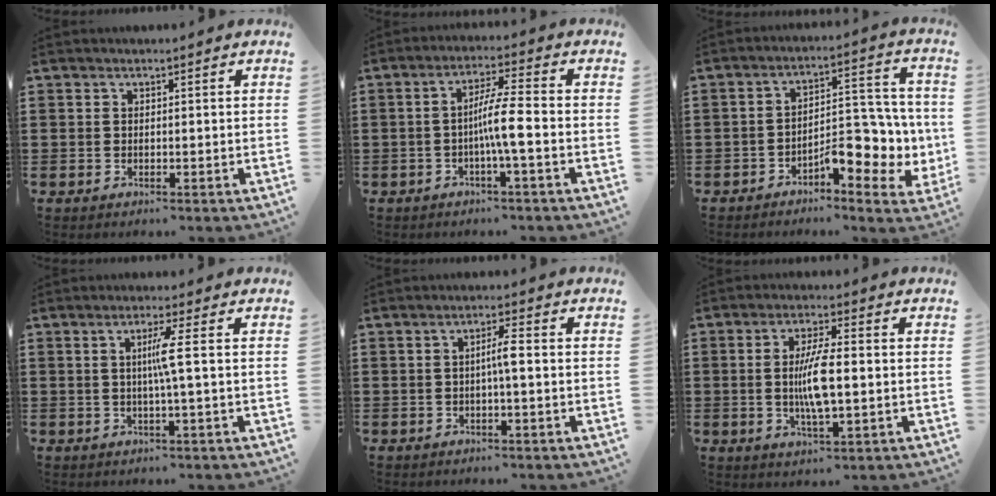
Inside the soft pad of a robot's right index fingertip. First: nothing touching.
{"total": 6.0, "force": [-1.4, 0.0, 5.8], "torque": [-0.102, 0.001, -0.031]}
{"total": 8.3, "force": [-3.1, 4.1, 6.5], "torque": [-0.075, -0.001, -0.056]}
{"total": 3.7, "force": [0.1, -0.8, 3.6], "torque": [-0.068, -0.009, -0.005]}
{"total": 3.1, "force": [-0.3, 0.1, 3.0], "torque": [-0.058, 0.000, -0.009]}
{"total": 6.7, "force": [-0.3, 1.5, 6.6], "torque": [-0.136, -0.005, -0.013]}